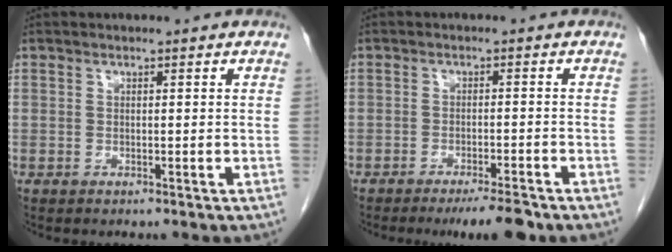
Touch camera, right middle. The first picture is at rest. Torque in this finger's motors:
{"motor_torque": [0.33, -0.31, 0.08, 0.00]}